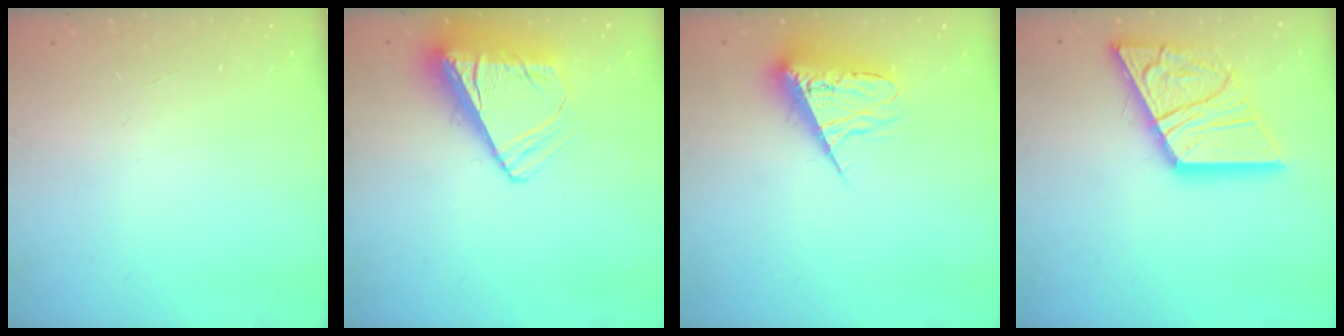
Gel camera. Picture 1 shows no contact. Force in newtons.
{"total": 10.3, "press": 10.2, "slide": 1.4}
{"total": 8.8, "press": 8.7, "slide": 0.8}
{"total": 21.9, "press": 21.7, "slide": 2.4}